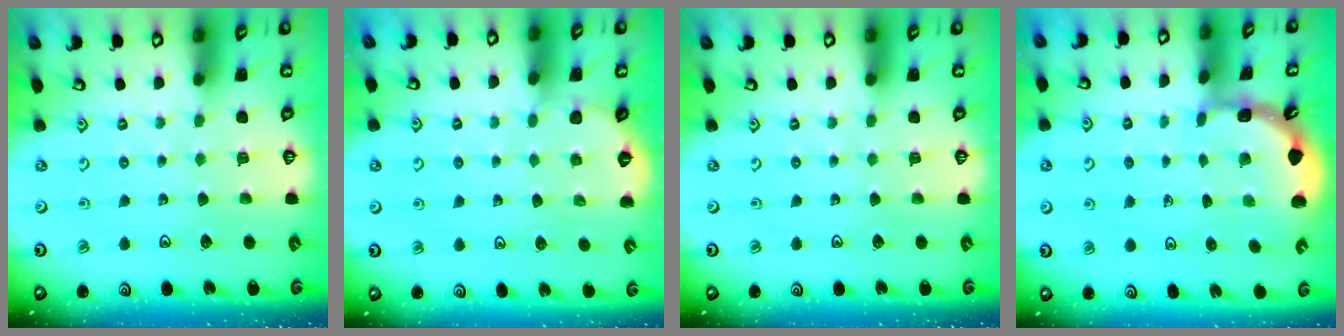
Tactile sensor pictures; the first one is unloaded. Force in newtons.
{"total": 1.8, "press": 1.8, "slide": 0.2}
{"total": 0.0}
{"total": 1.7, "press": 1.7, "slide": 0.0}